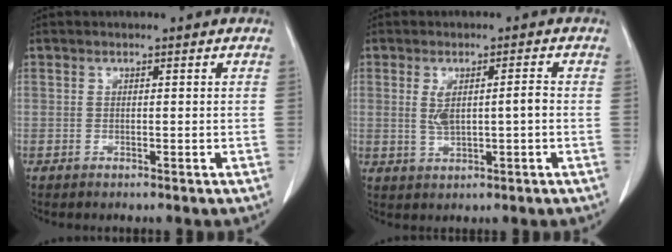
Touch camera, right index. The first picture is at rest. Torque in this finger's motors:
{"motor_torque": [0.03, 0.16, 0.10, 0.03]}